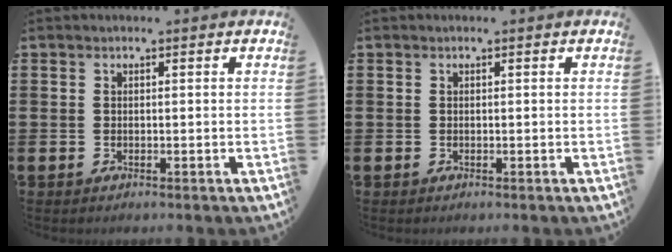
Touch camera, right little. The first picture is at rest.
{"total": 0.0}